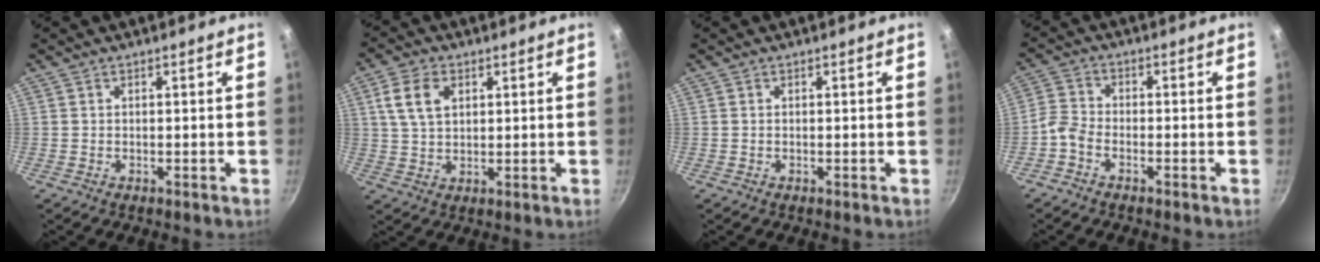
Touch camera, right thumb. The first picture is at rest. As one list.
[{"total": 7.3, "force": [2.5, 4.8, 4.8], "torque": [-0.080, 0.001, 0.048]}, {"total": 0.0}, {"total": 3.4, "force": [-2.5, 1.9, 1.5], "torque": [-0.043, 0.025, -0.062]}]